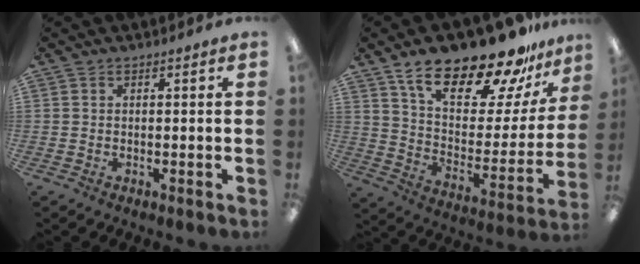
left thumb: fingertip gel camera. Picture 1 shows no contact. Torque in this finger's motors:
{"motor_torque": [0.52, 0.63, 1.47, -1.30, 0.13]}